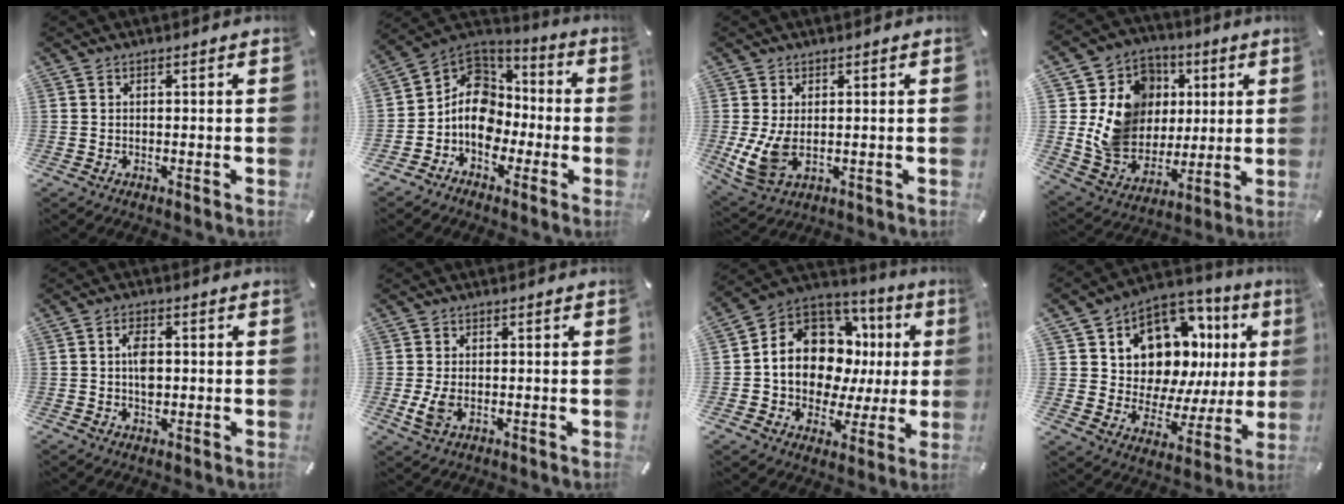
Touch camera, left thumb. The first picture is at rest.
{"total": 12.9, "force": [-2.7, 11.0, 6.2], "torque": [-0.122, 0.011, -0.046]}
{"total": 7.2, "force": [0.3, 4.4, 5.7], "torque": [-0.123, -0.007, 0.009]}
{"total": 15.9, "force": [2.2, 14.5, 6.1], "torque": [-0.108, -0.005, 0.056]}
{"total": 4.2, "force": [0.3, 2.5, 3.4], "torque": [-0.061, 0.003, 0.002]}
{"total": 3.7, "force": [-0.6, 2.2, 2.9], "torque": [-0.070, -0.004, -0.012]}
{"total": 13.9, "force": [3.1, 11.2, 7.7], "torque": [-0.144, -0.040, 0.056]}
{"total": 13.3, "force": [7.3, 9.2, 6.3], "torque": [-0.096, -0.080, 0.131]}